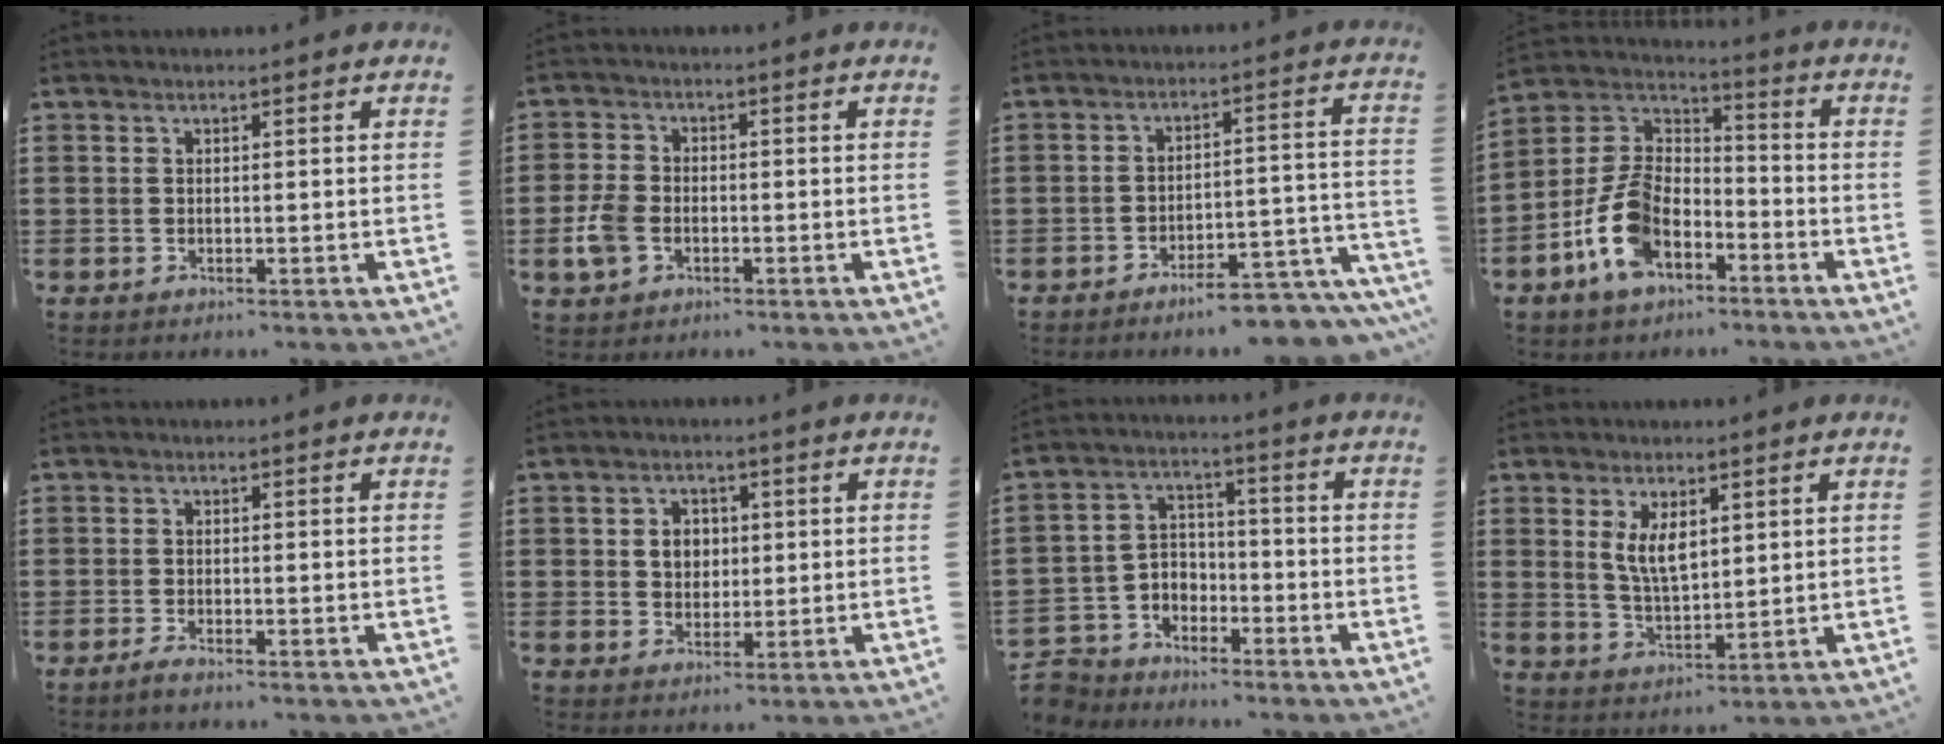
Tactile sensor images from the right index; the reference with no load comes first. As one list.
[{"total": 4.5, "force": [-1.6, 3.0, 2.8], "torque": [-0.078, -0.002, -0.035]}, {"total": 6.4, "force": [-5.9, 0.5, 2.4], "torque": [-0.031, 0.008, -0.111]}, {"total": 10.7, "force": [-5.3, 5.9, 7.1], "torque": [-0.182, 0.000, -0.110]}, {"total": 1.4, "force": [-1.2, 0.0, 0.6], "torque": [-0.012, -0.003, -0.023]}, {"total": 3.6, "force": [0.5, 3.1, 1.8], "torque": [-0.047, 0.012, 0.004]}, {"total": 4.9, "force": [-4.0, 2.9, 0.0], "torque": [-0.031, -0.002, -0.088]}, {"total": 5.1, "force": [1.8, 2.3, 4.2], "torque": [-0.080, 0.001, 0.030]}]